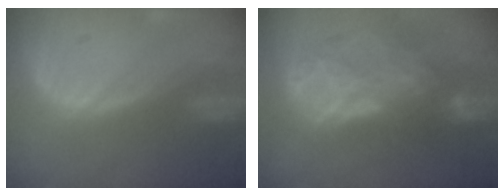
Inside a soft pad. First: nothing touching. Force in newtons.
{"total": 9.2, "press": 7.8, "slide": 4.8}